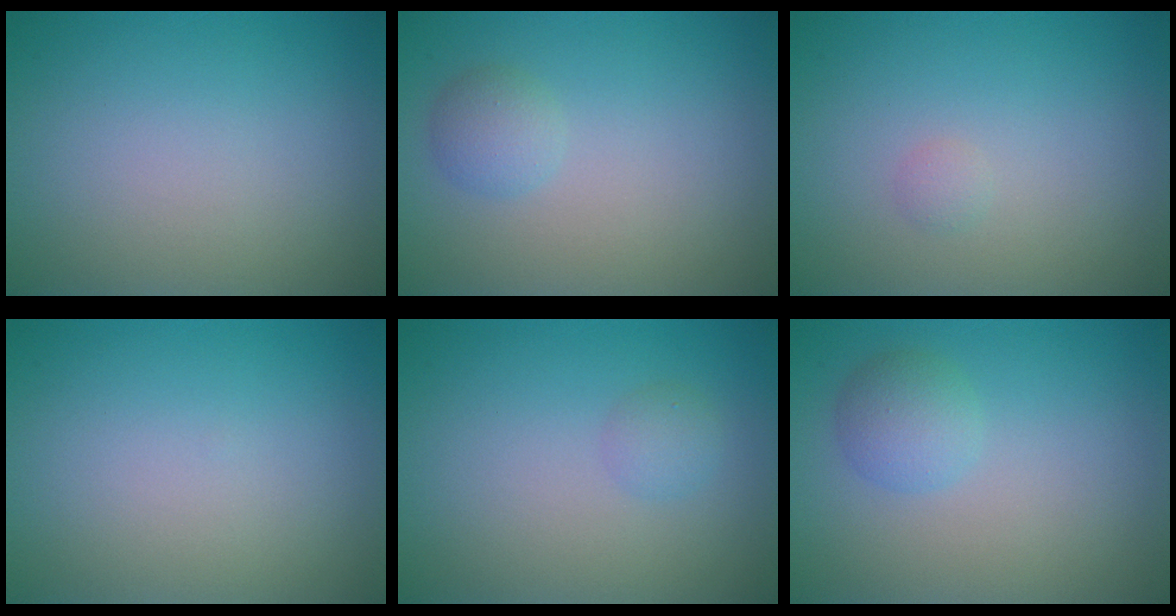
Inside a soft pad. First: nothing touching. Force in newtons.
{"total": 1.7, "press": 1.7, "slide": 0.1}
{"total": 0.6, "press": 0.6, "slide": 0.0}
{"total": 0.0}
{"total": 1.2, "press": 1.2, "slide": 0.0}
{"total": 2.2, "press": 2.2, "slide": 0.1}